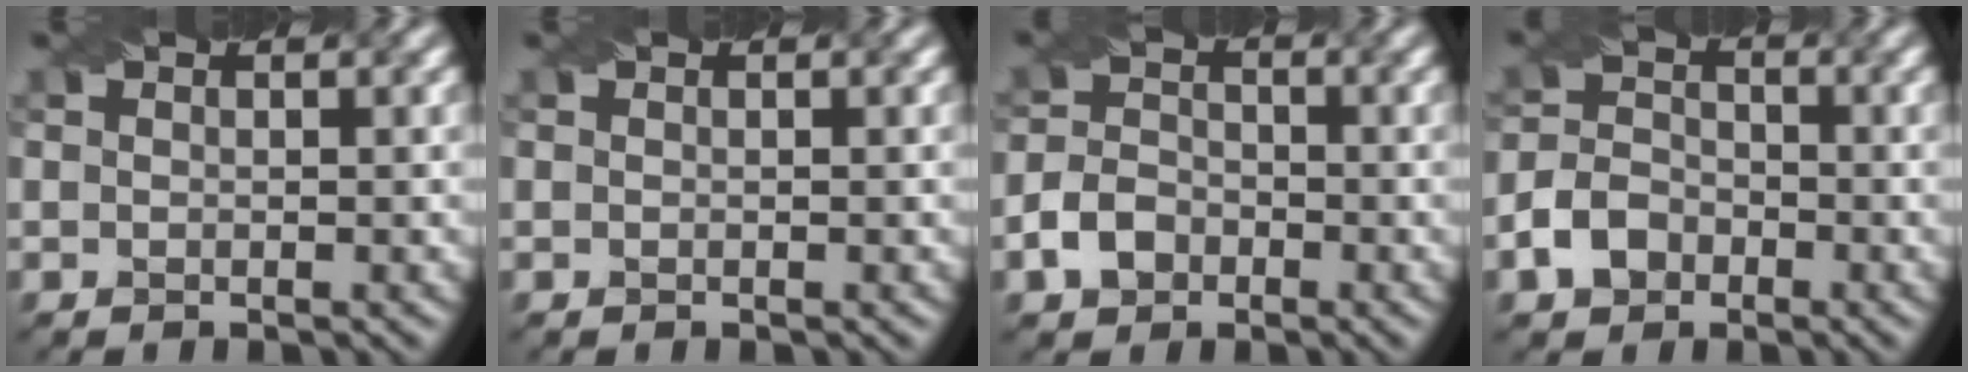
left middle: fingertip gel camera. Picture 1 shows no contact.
{"total": 0.0}
{"total": 3.2, "force": [-1.6, 2.4, 1.4], "torque": [-0.028, 0.001, -0.035]}
{"total": 3.7, "force": [-2.0, 2.8, 1.5], "torque": [-0.032, 0.002, -0.041]}